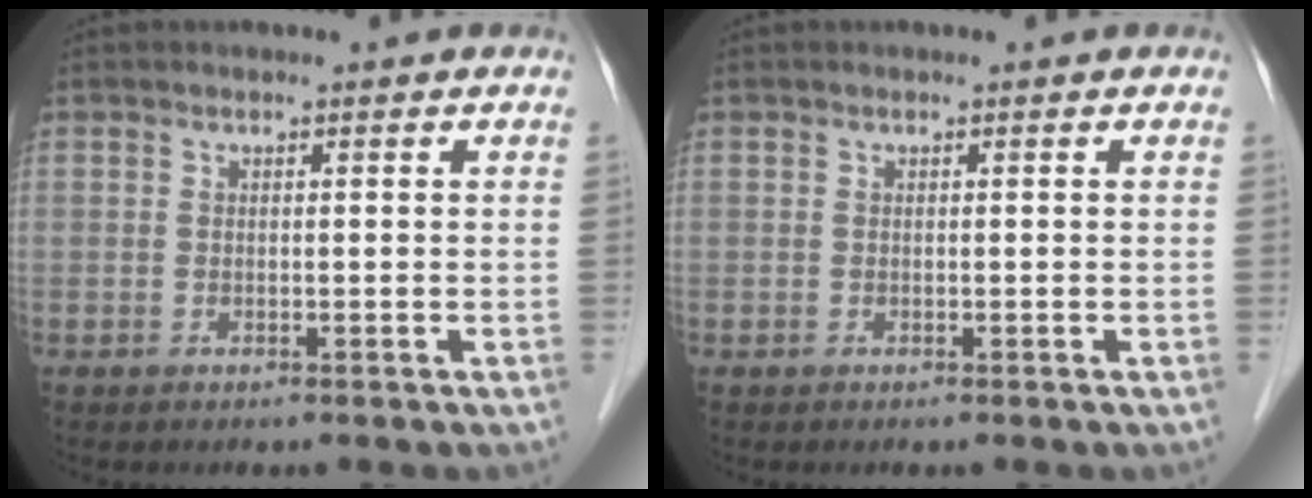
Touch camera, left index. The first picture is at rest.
{"total": 0.0}